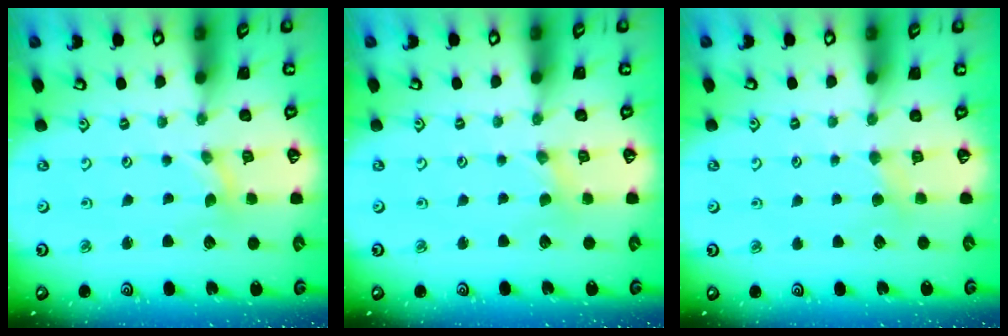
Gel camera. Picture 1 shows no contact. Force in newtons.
{"total": 1.0, "press": 1.0, "slide": 0.1}
{"total": 2.8, "press": 2.8, "slide": 0.5}